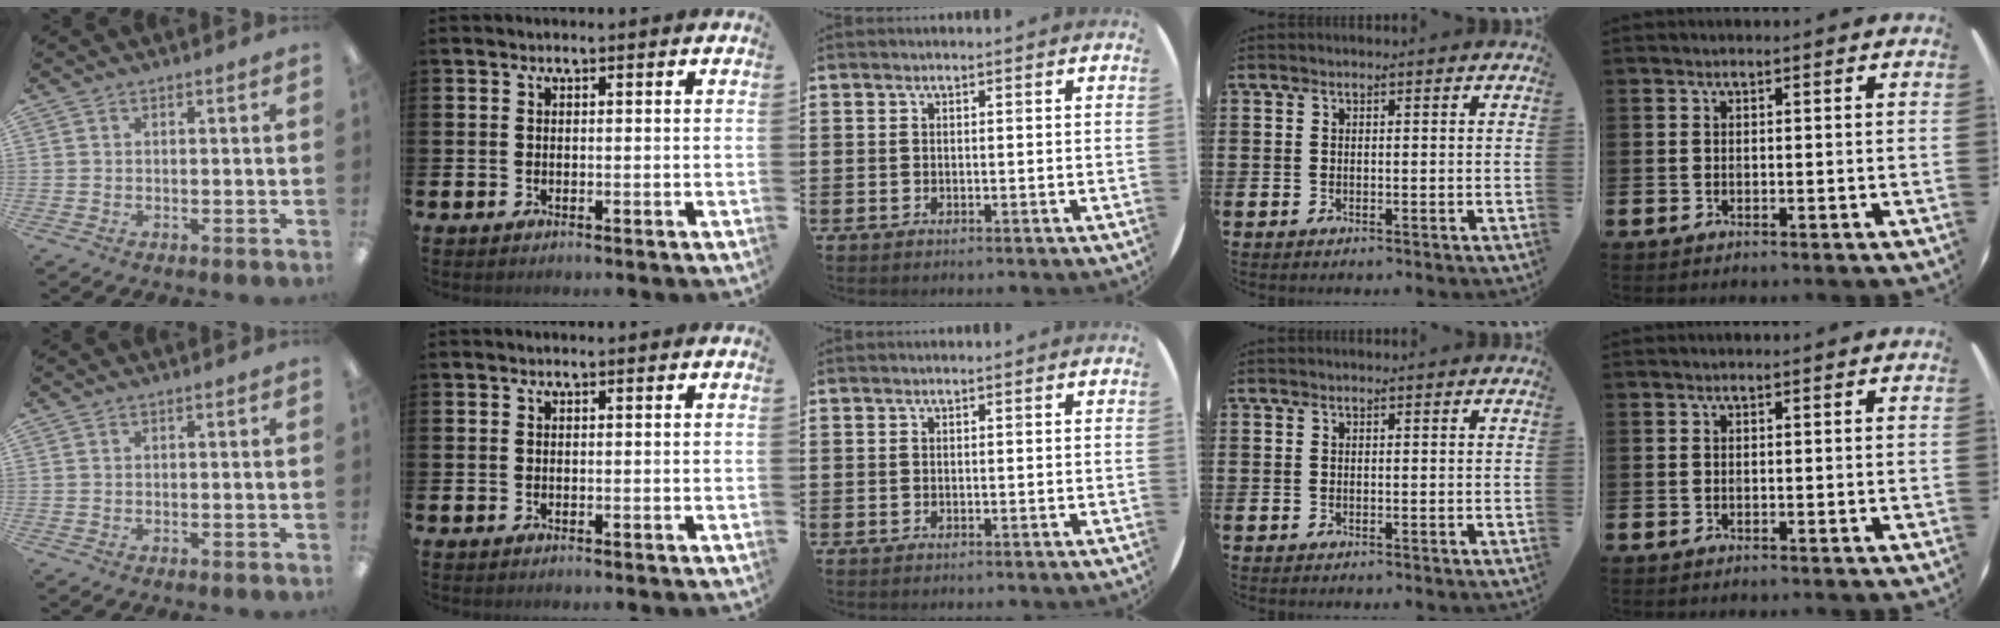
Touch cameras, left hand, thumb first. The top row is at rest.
{}